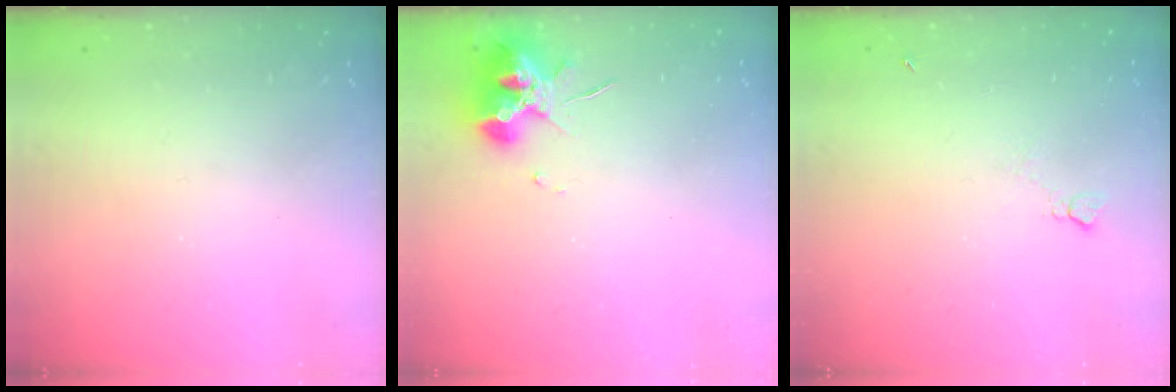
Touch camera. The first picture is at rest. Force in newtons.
{"total": 10.7, "press": 10.7, "slide": 1.2}
{"total": 4.2, "press": 4.2, "slide": 0.6}